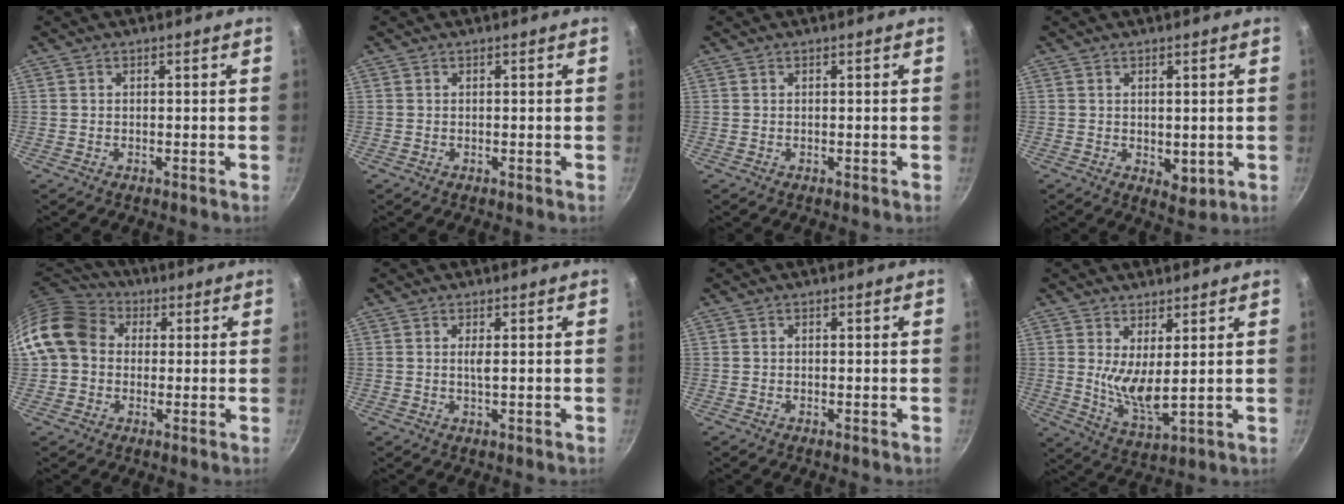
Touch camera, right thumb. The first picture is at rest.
{"total": 0.0}
{"total": 0.0}
{"total": 3.5, "force": [0.1, 2.1, 2.7], "torque": [-0.033, -0.011, 0.006]}
{"total": 13.5, "force": [1.6, 11.0, 7.6], "torque": [-0.122, 0.027, 0.014]}
{"total": 1.4, "force": [0.3, 0.2, 1.4], "torque": [-0.027, -0.002, 0.004]}
{"total": 0.0}
{"total": 7.5, "force": [2.4, 2.4, 6.7], "torque": [-0.122, -0.043, 0.047]}